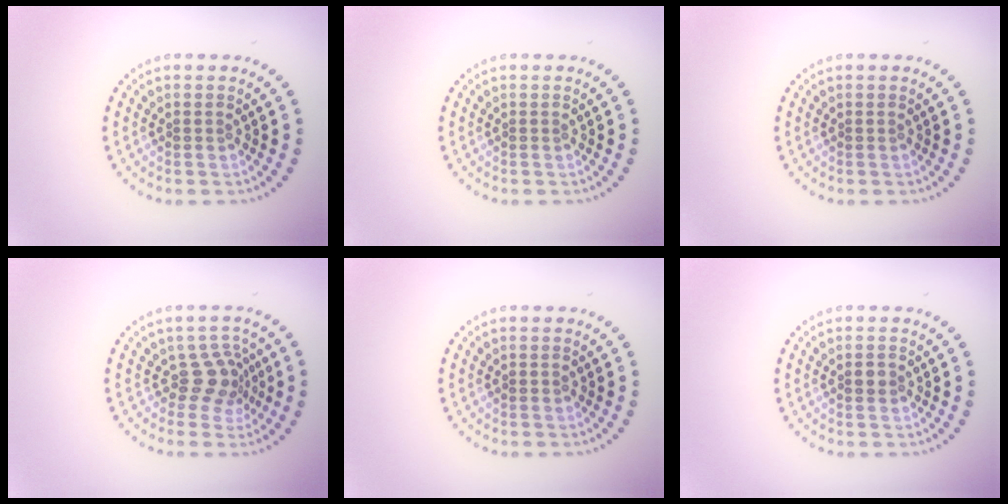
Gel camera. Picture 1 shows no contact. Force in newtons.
{"total": 0.0}
{"total": 0.0}
{"total": 2.8, "press": 2.0, "slide": 1.9}
{"total": 0.5, "press": 0.5, "slide": 0.0}
{"total": 1.2, "press": 1.2, "slide": 0.1}